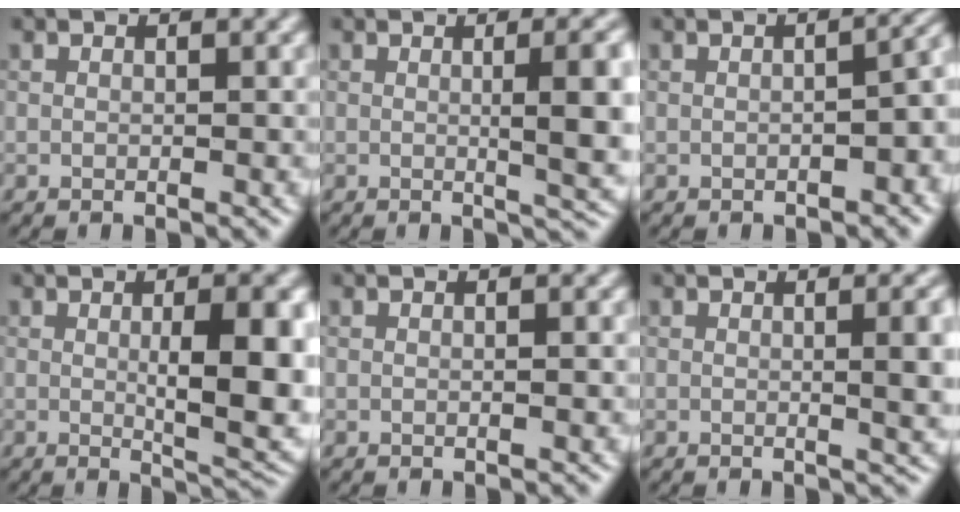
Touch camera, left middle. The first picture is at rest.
{"total": 7.1, "force": [0.5, 1.9, 6.8], "torque": [-0.073, 0.004, 0.007]}
{"total": 3.8, "force": [-0.9, 1.5, 3.4], "torque": [-0.037, 0.004, -0.005]}
{"total": 7.4, "force": [0.2, 1.9, 7.2], "torque": [-0.102, -0.008, 0.009]}
{"total": 0.5, "force": [0.0, 0.1, 0.5], "torque": [-0.008, 0.000, 0.001]}
{"total": 4.9, "force": [0.4, 1.5, 4.6], "torque": [-0.047, 0.008, 0.003]}